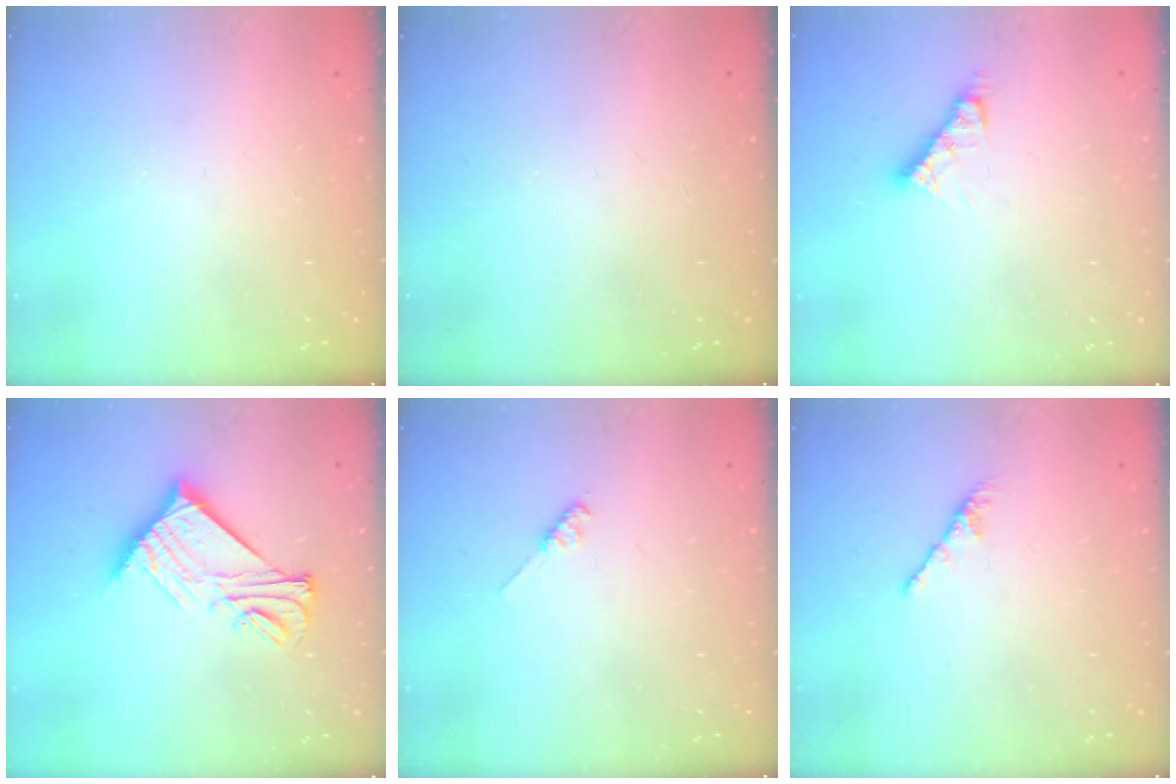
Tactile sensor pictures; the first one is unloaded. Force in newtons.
{"total": 0.0}
{"total": 6.6, "press": 6.6, "slide": 0.4}
{"total": 14.7, "press": 14.7, "slide": 0.4}
{"total": 2.6, "press": 2.5, "slide": 0.4}
{"total": 0.0}